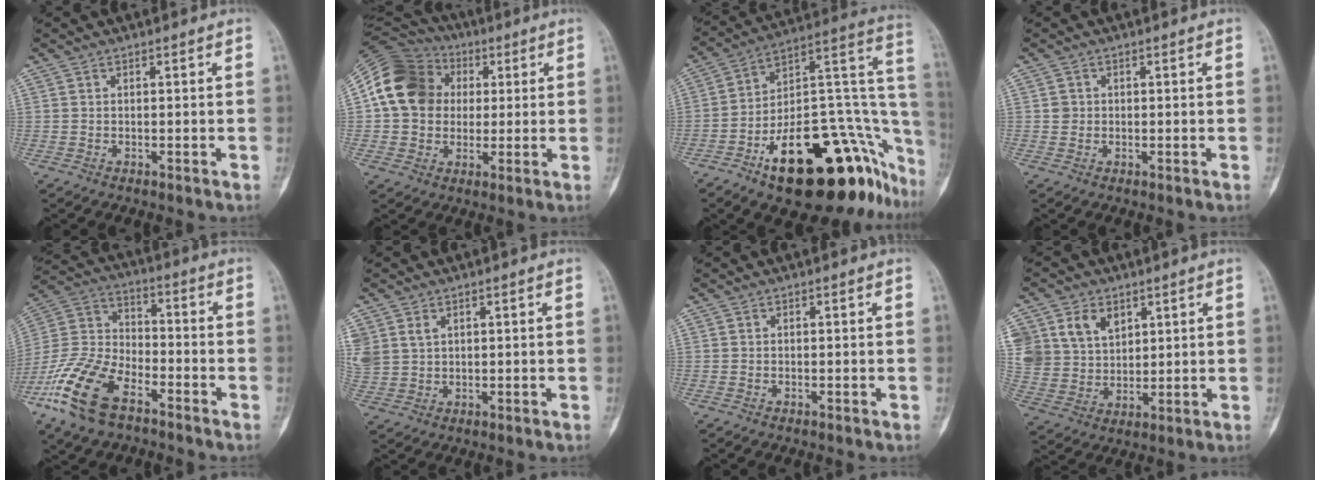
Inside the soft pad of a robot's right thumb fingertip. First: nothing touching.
{"total": 16.8, "force": [2.3, 14.1, 8.9], "torque": [-0.155, 0.028, 0.036]}
{"total": 32.8, "force": [-15.6, 13.6, 25.4], "torque": [-0.235, 0.104, -0.228]}
{"total": 1.2, "force": [0.1, 1.2, 0.2], "torque": [0.002, 0.003, 0.003]}
{"total": 17.1, "force": [-9.8, 8.4, 11.1], "torque": [-0.232, 0.041, -0.198]}
{"total": 5.6, "force": [2.5, 4.1, 2.9], "torque": [-0.070, 0.003, 0.066]}
{"total": 0.0}
{"total": 13.0, "force": [5.9, 9.9, 6.1], "torque": [-0.109, -0.009, 0.124]}